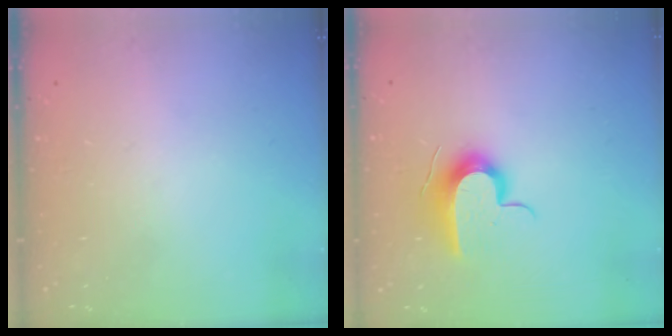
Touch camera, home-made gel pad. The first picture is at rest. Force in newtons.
{"total": 10.6, "press": 10.5, "slide": 1.3}